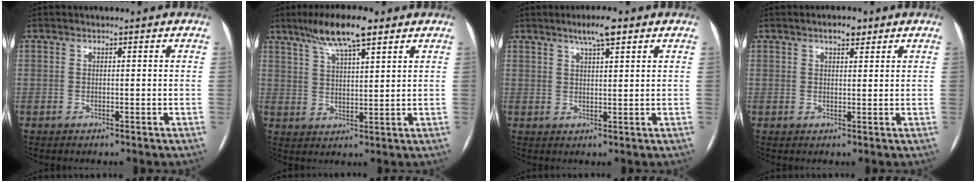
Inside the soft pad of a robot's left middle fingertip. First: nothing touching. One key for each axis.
{"total": 9.2, "fx": 6.3, "fy": 1.4, "fz": 6.6, "tx": -0.123, "ty": 0.014, "tz": 0.111}
{"total": 4.6, "fx": 3.0, "fy": 0.6, "fz": 3.4, "tx": -0.062, "ty": 0.007, "tz": 0.050}
{"total": 2.8, "fx": 1.9, "fy": 1.1, "fz": 1.8, "tx": -0.031, "ty": 0.005, "tz": 0.028}